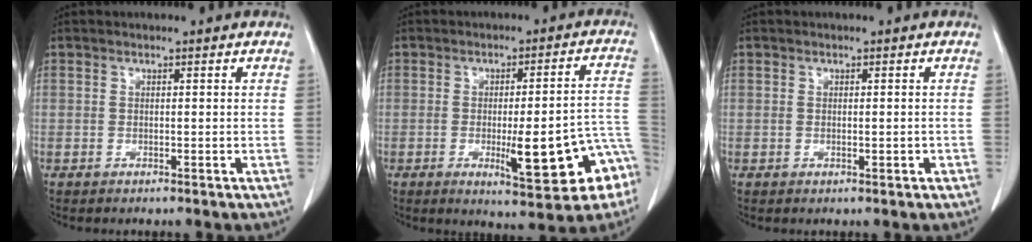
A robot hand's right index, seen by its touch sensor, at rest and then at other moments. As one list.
[{"total": 14.2, "force": [-5.2, 2.2, 13.0], "torque": [-0.121, 0.020, -0.056]}, {"total": 0.8, "force": [-0.2, 0.2, 0.7], "torque": [-0.016, -0.001, 0.001]}]